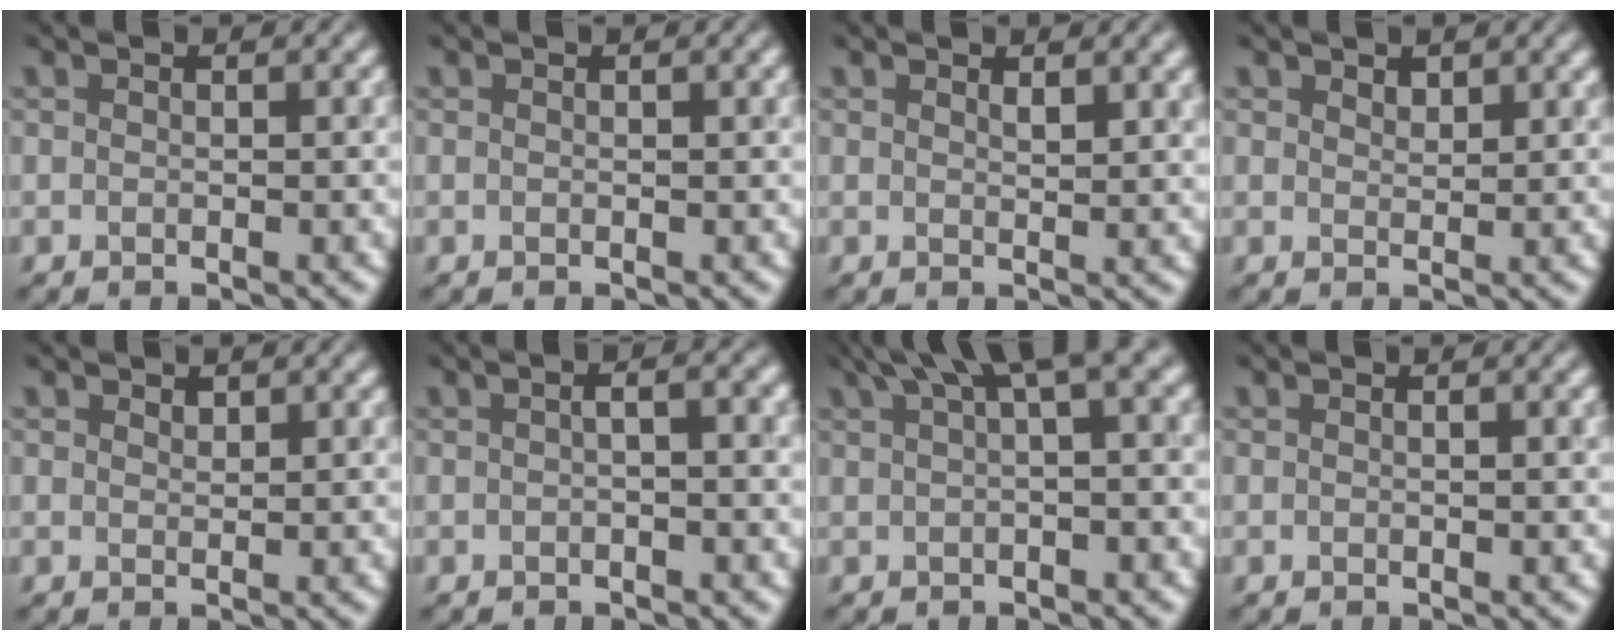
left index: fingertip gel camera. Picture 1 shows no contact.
{"total": 0.7, "force": [0.2, 0.2, 0.6], "torque": [-0.008, 0.001, -0.001]}
{"total": 1.7, "force": [1.0, 0.3, 1.3], "torque": [-0.016, 0.004, 0.015]}
{"total": 1.3, "force": [1.1, 0.6, 0.2], "torque": [-0.004, 0.003, 0.021]}
{"total": 0.9, "force": [0.8, 0.4, 0.1], "torque": [-0.003, 0.003, 0.014]}
{"total": 3.9, "force": [0.7, 1.6, 3.5], "torque": [-0.031, 0.016, -0.009]}
{"total": 5.5, "force": [2.8, 1.0, 4.6], "torque": [-0.054, 0.022, 0.046]}
{"total": 1.4, "force": [0.3, 0.4, 1.3], "torque": [-0.012, 0.007, -0.001]}